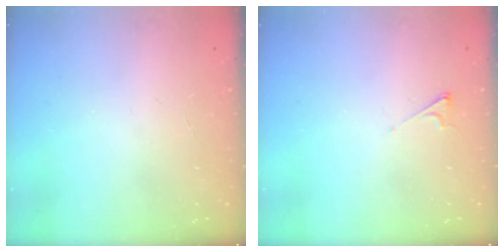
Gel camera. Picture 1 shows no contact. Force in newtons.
{"total": 2.8, "press": 2.7, "slide": 0.5}